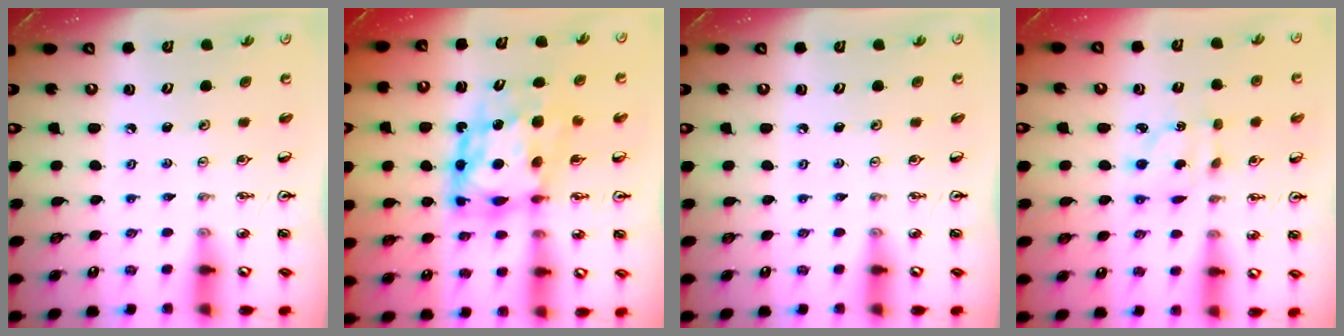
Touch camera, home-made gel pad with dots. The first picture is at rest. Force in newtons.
{"total": 10.6, "press": 10.6, "slide": 0.7}
{"total": 0.0}
{"total": 4.5, "press": 4.5, "slide": 0.7}